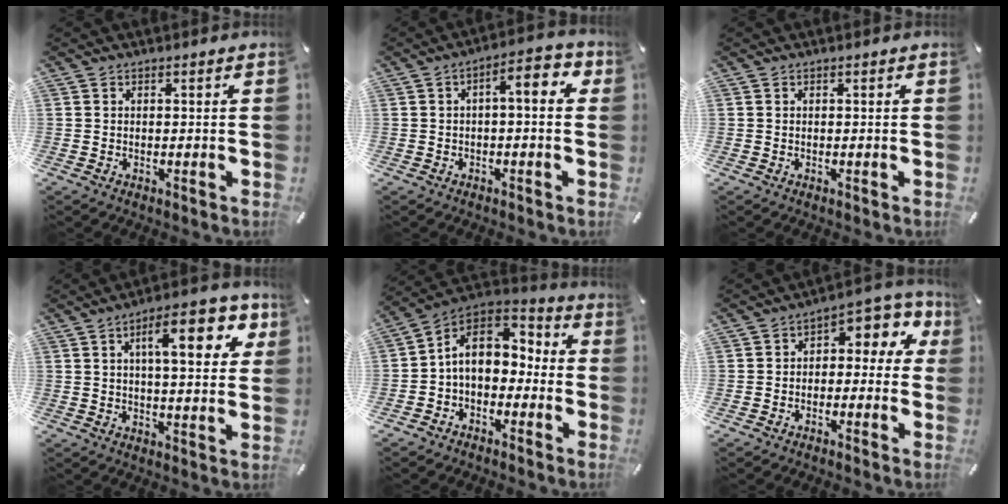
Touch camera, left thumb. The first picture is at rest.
{"total": 6.2, "force": [0.5, 2.5, 5.6], "torque": [-0.083, 0.000, 0.000]}
{"total": 0.0}
{"total": 14.1, "force": [5.2, 5.3, 11.9], "torque": [-0.168, -0.005, 0.077]}
{"total": 10.4, "force": [-0.5, 8.4, 6.1], "torque": [-0.108, 0.016, -0.008]}
{"total": 5.8, "force": [0.3, 4.0, 4.2], "torque": [-0.065, -0.002, 0.001]}